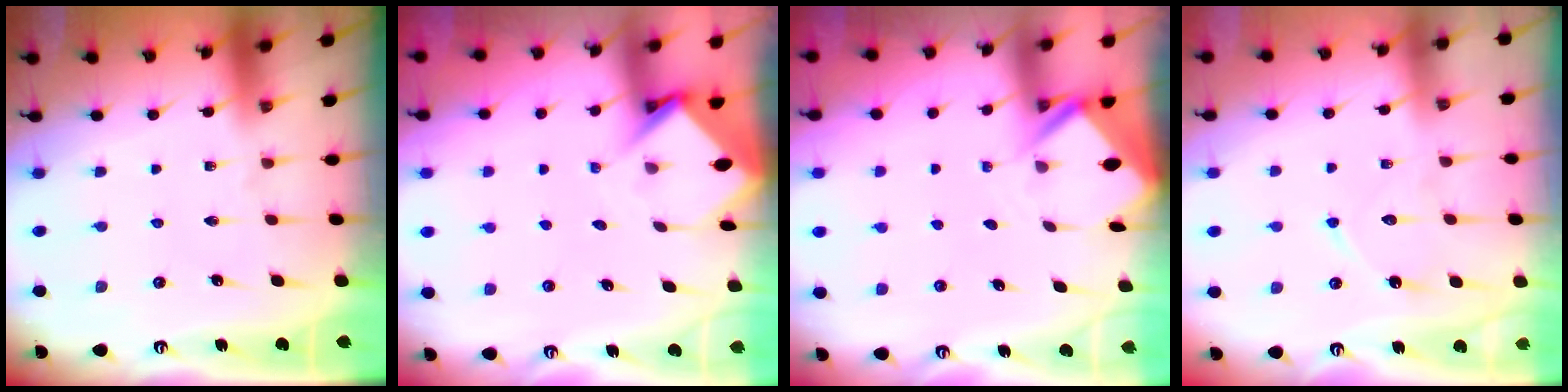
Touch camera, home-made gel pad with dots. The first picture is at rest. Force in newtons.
{"total": 3.3, "press": 3.3, "slide": 0.3}
{"total": 2.5, "press": 2.5, "slide": 0.2}
{"total": 7.8, "press": 7.7, "slide": 0.7}